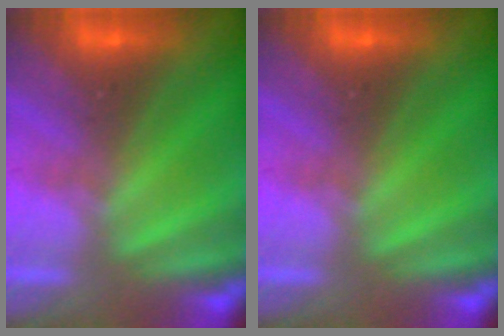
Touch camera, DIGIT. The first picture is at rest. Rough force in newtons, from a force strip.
{"total": 0.0}